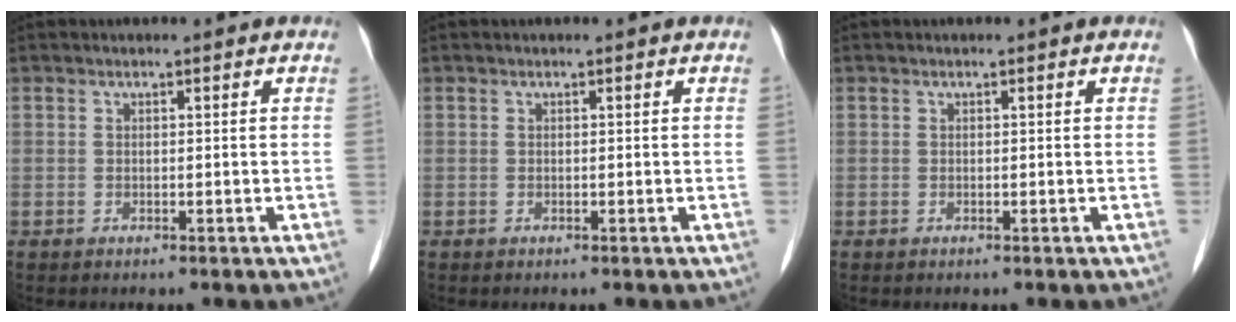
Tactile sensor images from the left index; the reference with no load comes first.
{"total": 0.0}
{"total": 0.0}